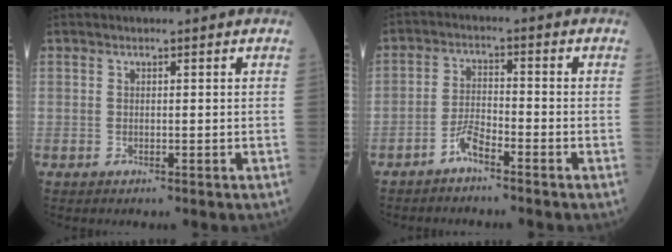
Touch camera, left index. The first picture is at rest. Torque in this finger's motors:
{"motor_torque": [0.24, 0.36, 0.05, 0.01]}